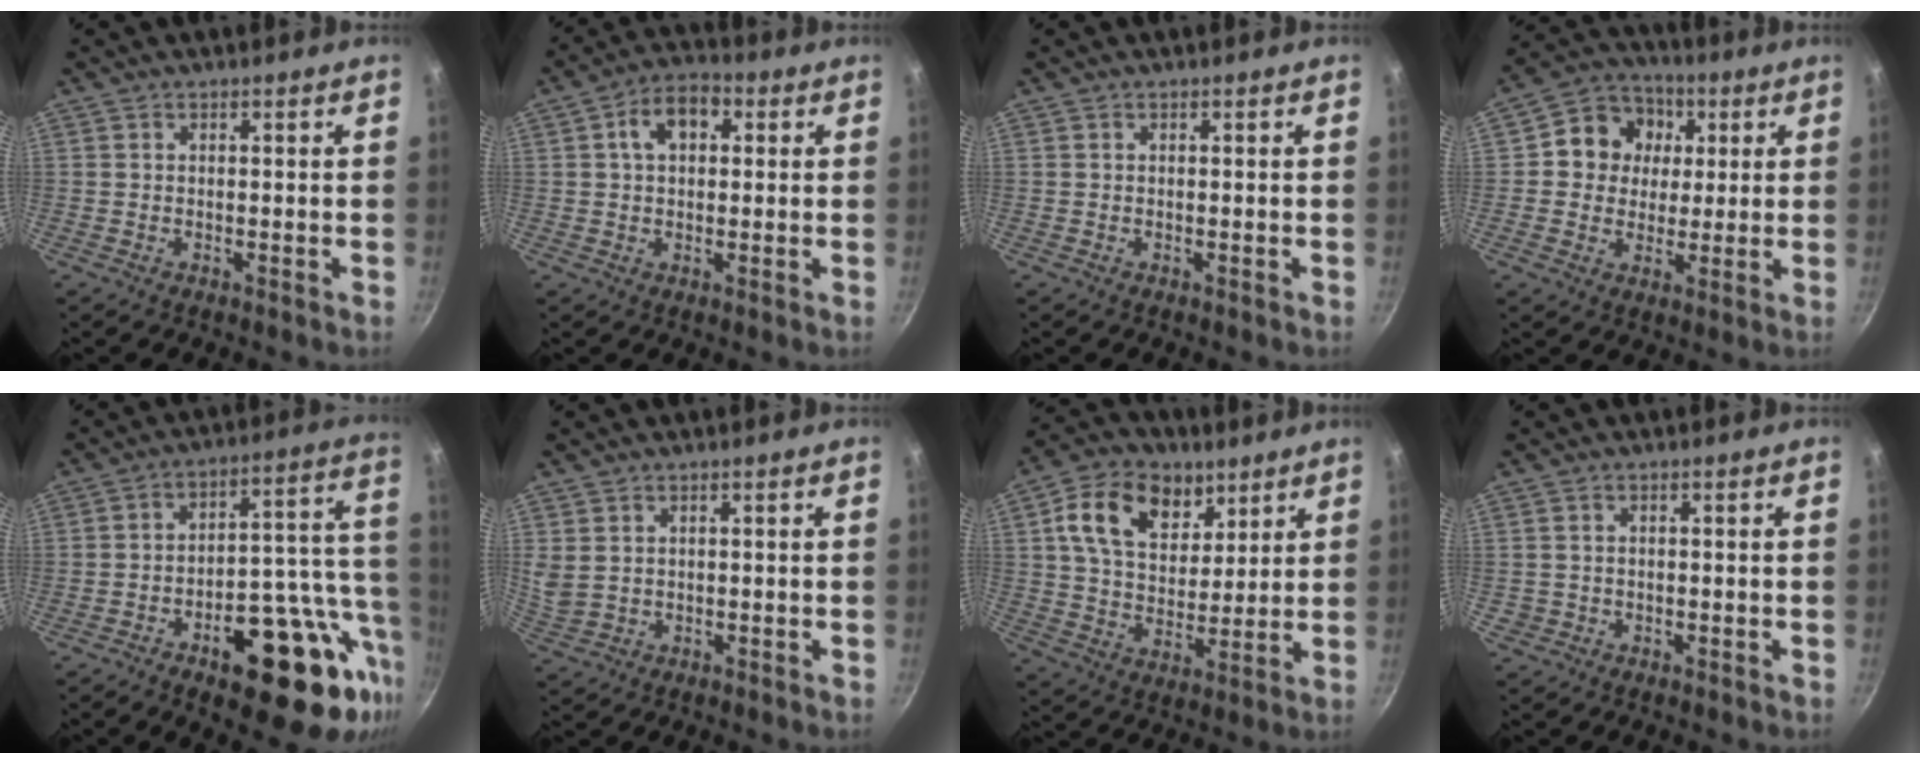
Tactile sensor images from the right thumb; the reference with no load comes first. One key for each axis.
{"total": 7.8, "fx": 1.9, "fy": 5.2, "fz": 5.5, "tx": -0.064, "ty": 0.017, "tz": 0.019}
{"total": 0.0}
{"total": 11.1, "fx": 2.3, "fy": 9.9, "fz": 4.4, "tx": -0.042, "ty": 0.009, "tz": 0.021}
{"total": 22.7, "fx": -8.8, "fy": 10.3, "fz": 18.3, "tx": -0.201, "ty": 0.041, "tz": -0.120}
{"total": 4.1, "fx": 1.4, "fy": 3.1, "fz": 2.3, "tx": -0.039, "ty": -0.009, "tz": 0.034}
{"total": 15.7, "fx": 7.1, "fy": 10.7, "fz": 9.0, "tx": -0.125, "ty": -0.021, "tz": 0.114}
{"total": 1.2, "fx": -0.3, "fy": 1.1, "fz": 0.3, "tx": -0.004, "ty": 0.002, "tz": 0.000}